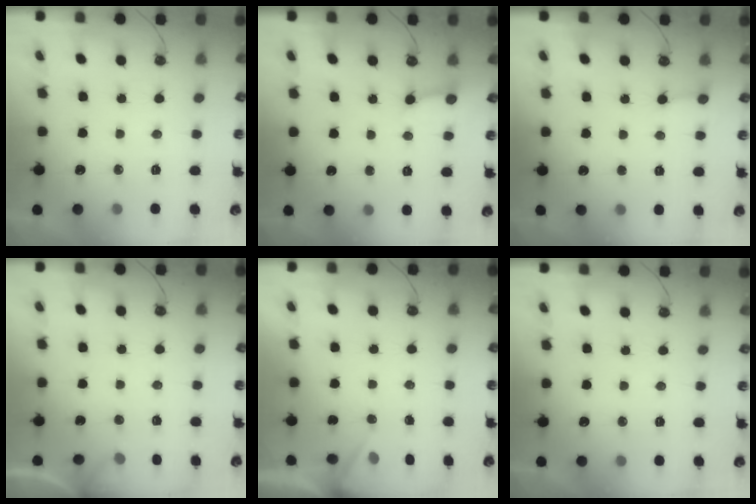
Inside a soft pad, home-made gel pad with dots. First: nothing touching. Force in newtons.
{"total": 2.3, "press": 2.3, "slide": 0.1}
{"total": 2.1, "press": 2.1, "slide": 0.2}
{"total": 2.8, "press": 2.8, "slide": 0.3}
{"total": 2.9, "press": 2.9, "slide": 0.2}
{"total": 0.0}